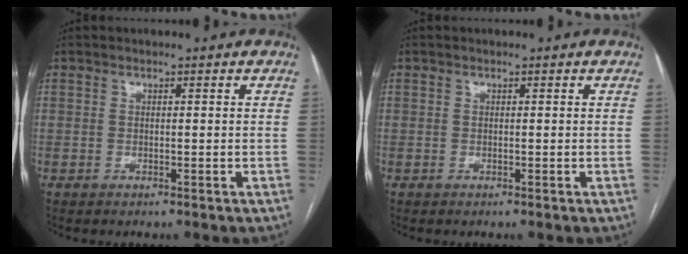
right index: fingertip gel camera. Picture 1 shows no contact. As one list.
[{"total": 0.0}]